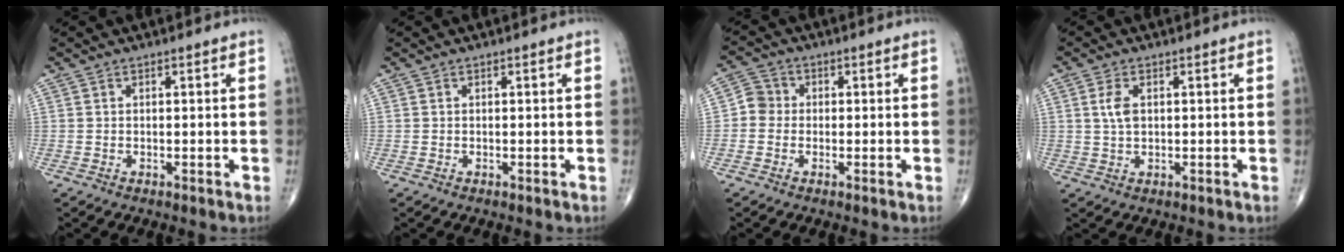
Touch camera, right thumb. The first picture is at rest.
{"total": 0.0}
{"total": 3.5, "force": [-0.5, 3.3, 1.1], "torque": [0.000, 0.009, -0.023]}
{"total": 3.6, "force": [0.9, 2.0, 2.9], "torque": [-0.061, -0.001, 0.017]}